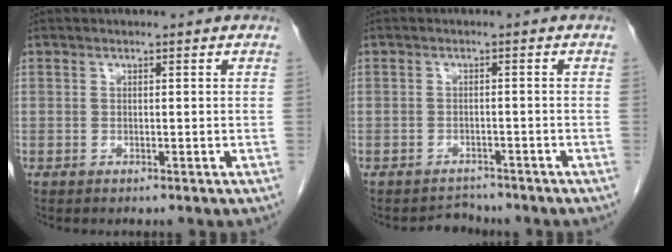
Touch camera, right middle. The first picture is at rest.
{"total": 2.4, "force": [-2.2, 0.8, -0.6], "torque": [0.005, -0.002, -0.033]}